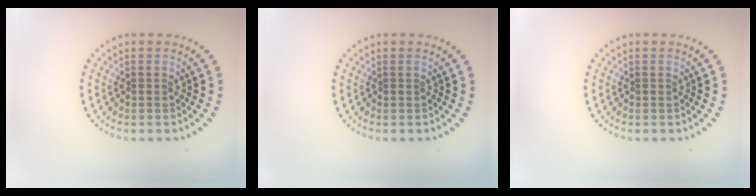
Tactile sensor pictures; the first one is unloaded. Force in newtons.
{"total": 0.0}
{"total": 0.0}